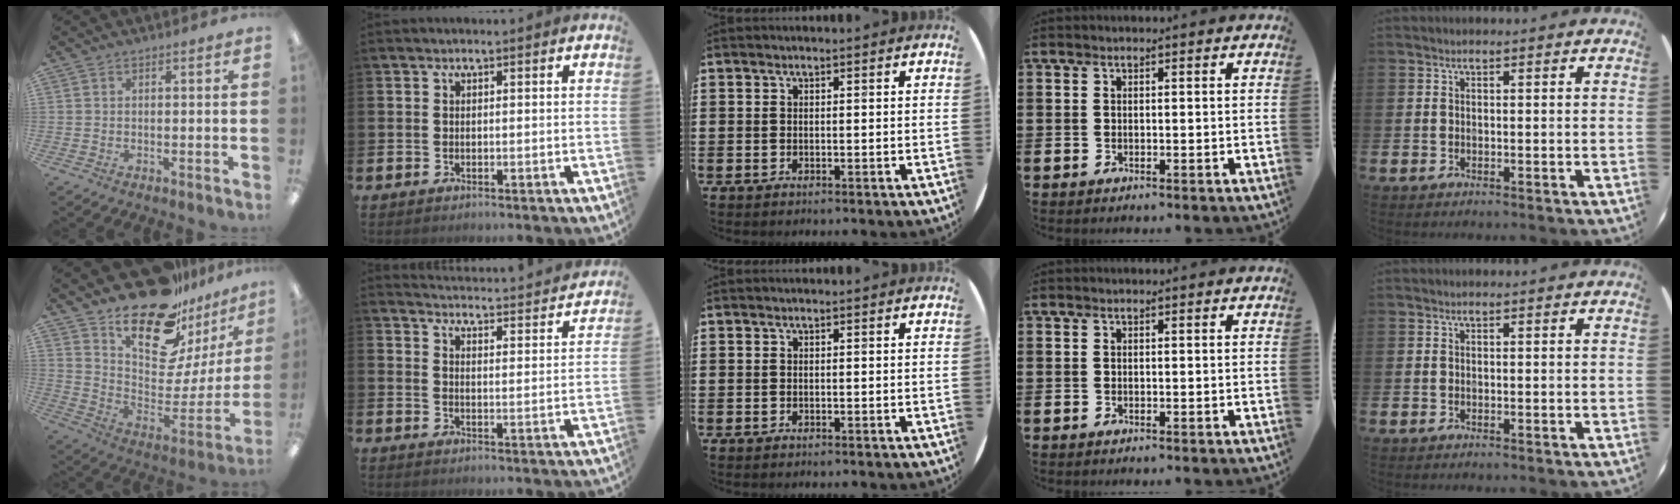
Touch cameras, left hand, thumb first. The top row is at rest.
{"thumb": {"total": 22.4, "force": [16.9, 9.7, 11.0], "torque": [-0.170, -0.130, 0.295]}, "index": {"total": 4.0, "force": [4.0, 0.1, 0.2], "torque": [-0.017, -0.040, 0.066]}}